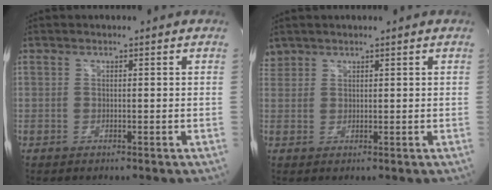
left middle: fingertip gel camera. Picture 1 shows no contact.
{"total": 1.8, "force": [1.6, 0.8, -0.2], "torque": [0.004, 0.011, 0.032]}